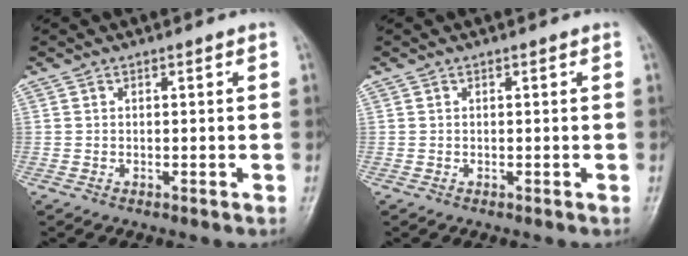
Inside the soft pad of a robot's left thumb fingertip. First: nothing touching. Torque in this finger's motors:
{"motor_torque": [0.00, 0.00, 0.00, 0.00, 0.00]}